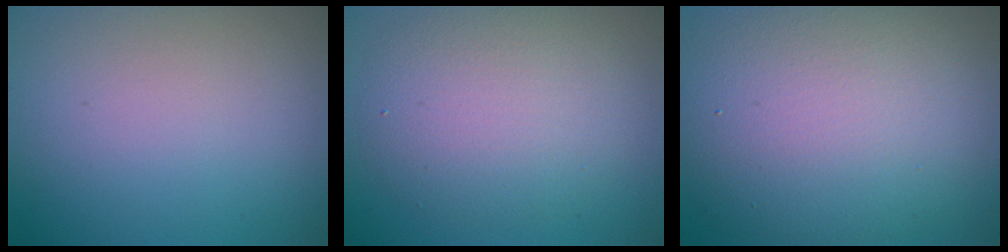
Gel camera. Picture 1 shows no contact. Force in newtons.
{"total": 5.7, "press": 5.7, "slide": 0.2}
{"total": 11.6, "press": 11.6, "slide": 0.6}